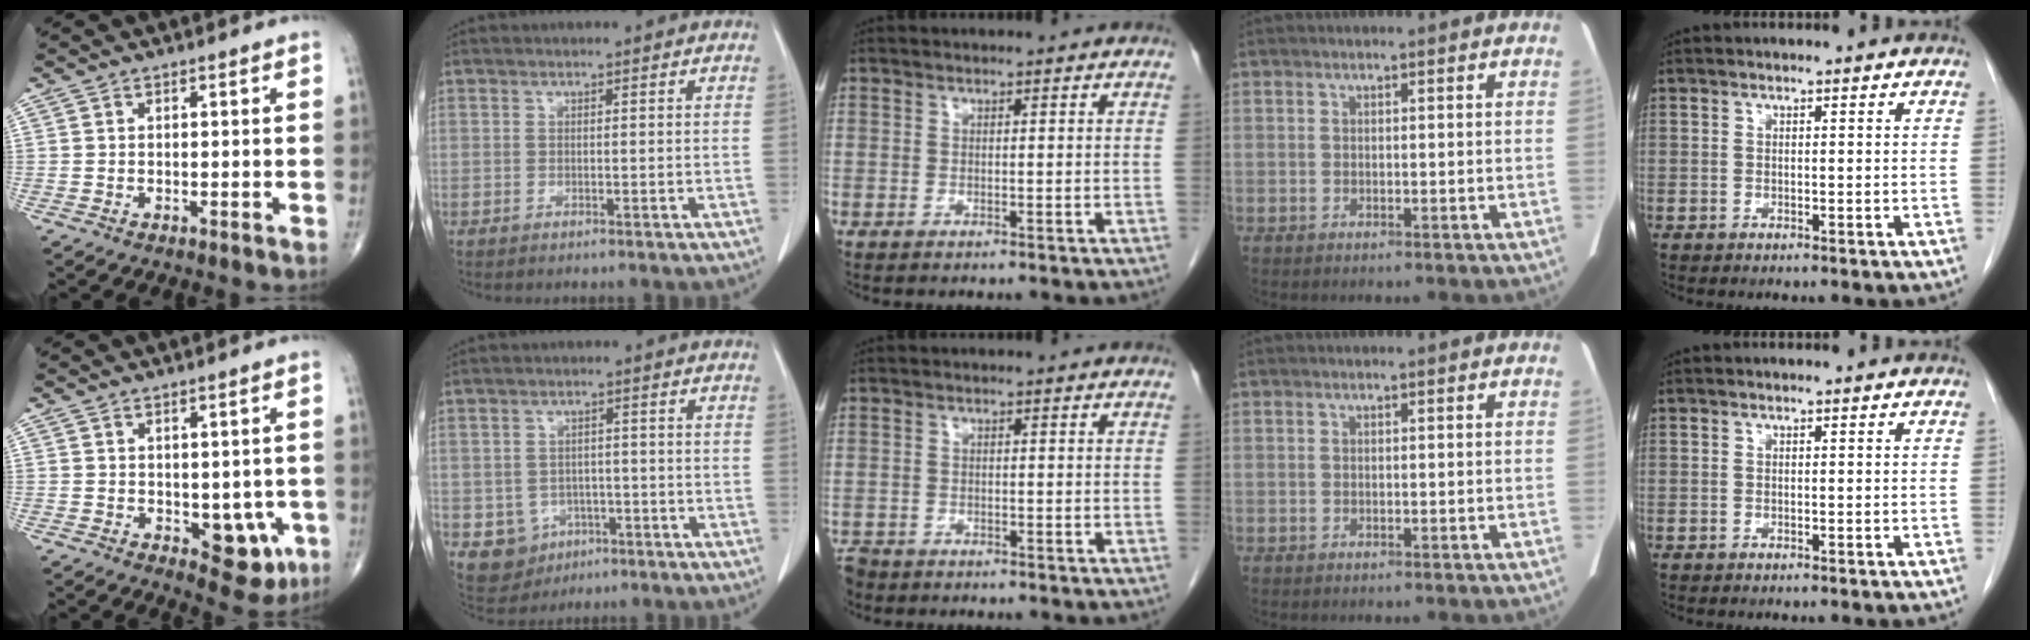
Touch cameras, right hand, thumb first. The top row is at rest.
{"thumb": {"total": 7.6, "force": [-1.7, 4.5, 5.9], "torque": [-0.033, -0.008, -0.011]}, "index": {"total": 7.3, "force": [-2.9, 6.4, 2.0], "torque": [-0.038, 0.009, -0.029]}, "middle": {"total": 2.9, "force": [-2.5, 1.4, 0.3], "torque": [-0.010, -0.003, -0.045]}}